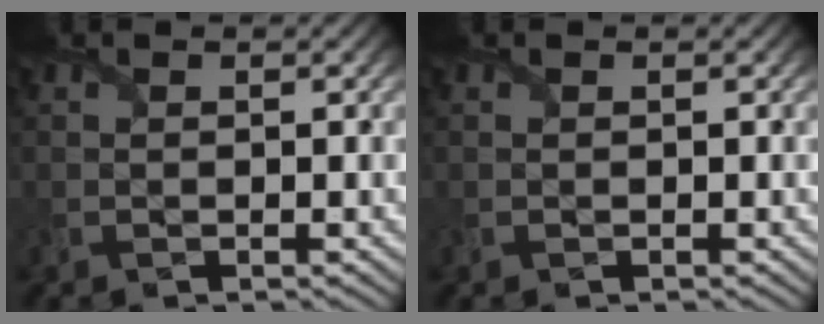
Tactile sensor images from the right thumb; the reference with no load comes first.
{"total": 0.0}